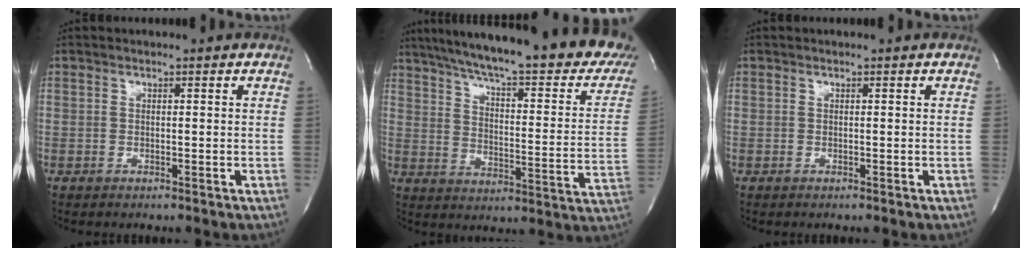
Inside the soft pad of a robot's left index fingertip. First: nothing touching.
{"total": 30.9, "force": [24.1, 5.5, 18.5], "torque": [-0.250, -0.036, 0.303]}
{"total": 0.0}